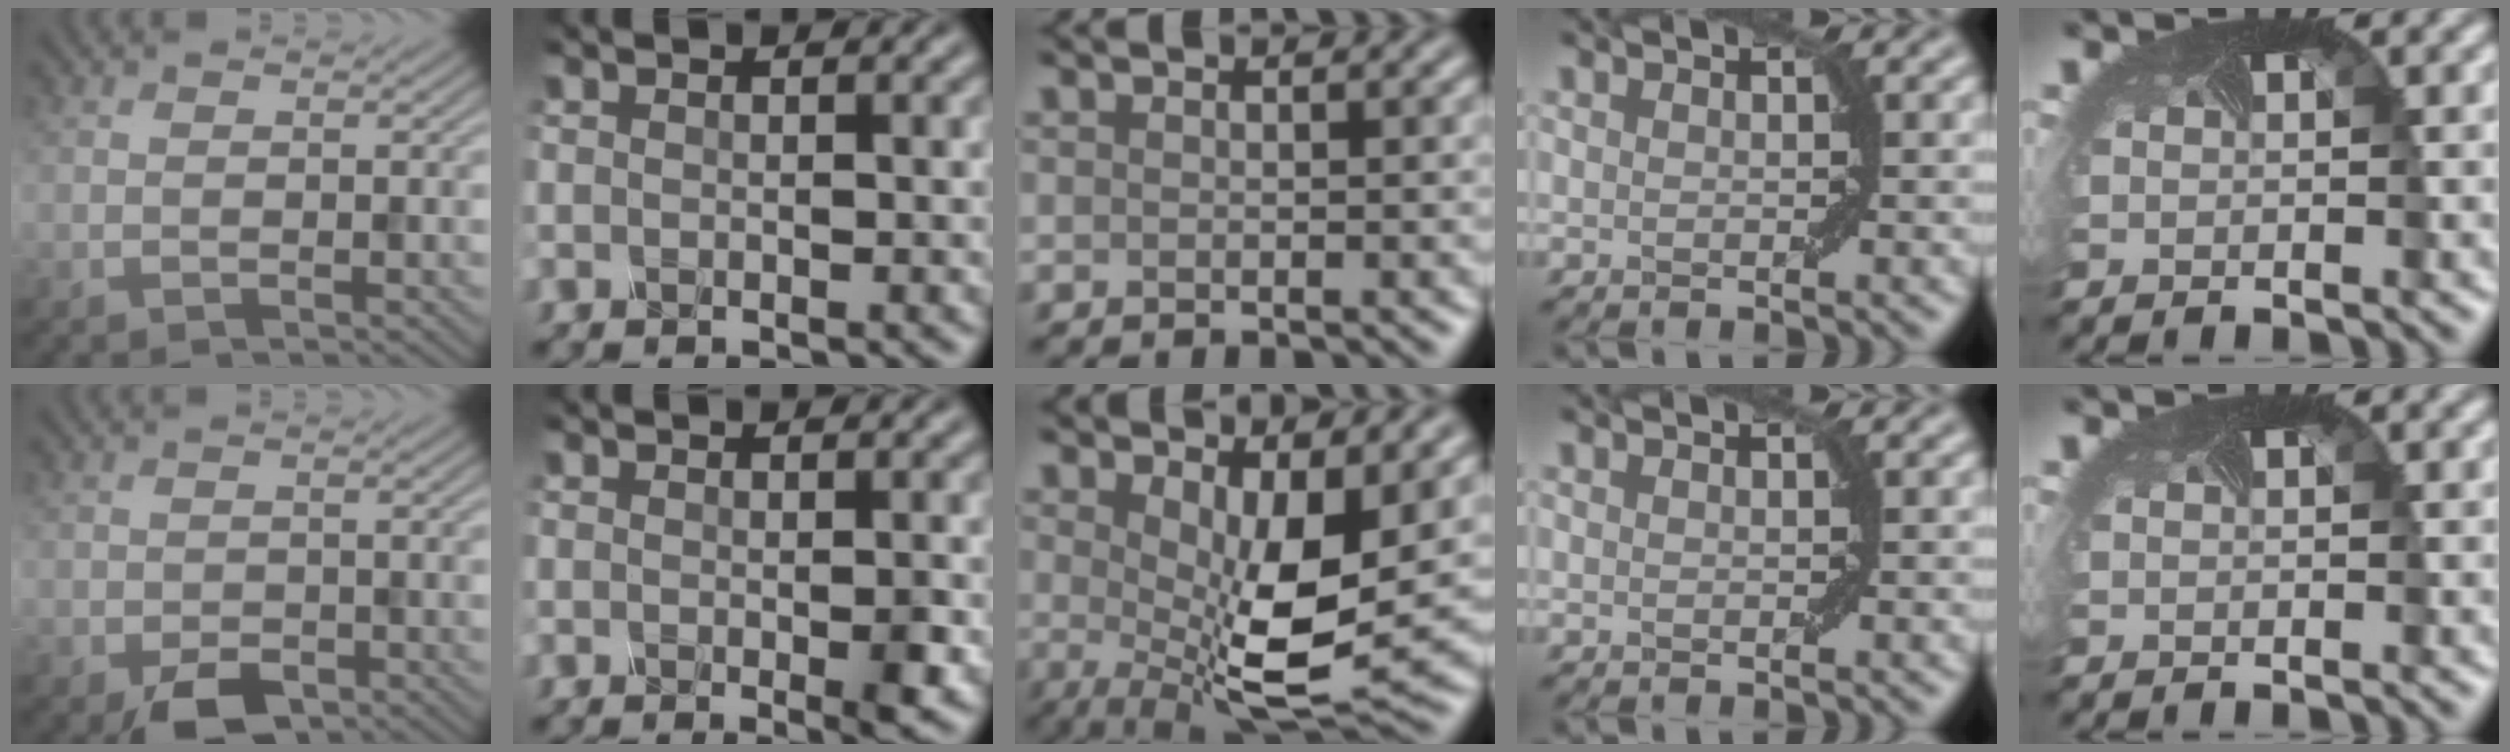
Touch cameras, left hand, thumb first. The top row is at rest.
{"thumb": {"total": 3.7, "force": [-2.4, 2.2, 1.8], "torque": [-0.028, -0.008, -0.039]}, "index": {"total": 2.1, "force": [-0.7, 0.3, 2.0], "torque": [-0.047, -0.007, -0.003]}, "middle": {"total": 8.9, "force": [0.8, 3.1, 8.3], "torque": [-0.141, -0.019, 0.016]}}